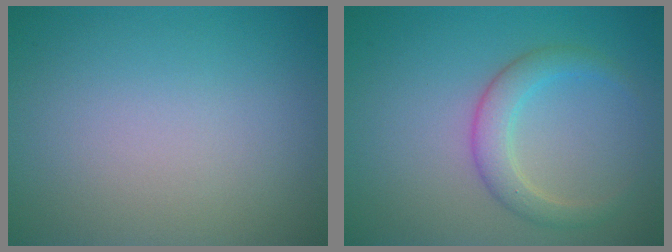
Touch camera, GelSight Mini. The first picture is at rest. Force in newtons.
{"total": 2.9, "press": 2.9, "slide": 0.3}